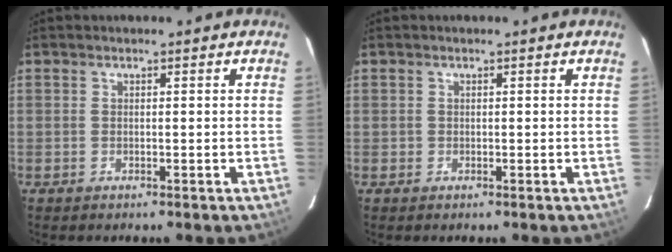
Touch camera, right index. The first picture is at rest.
{"total": 0.8, "force": [-0.1, 0.8, -0.1], "torque": [0.002, 0.003, 0.000]}